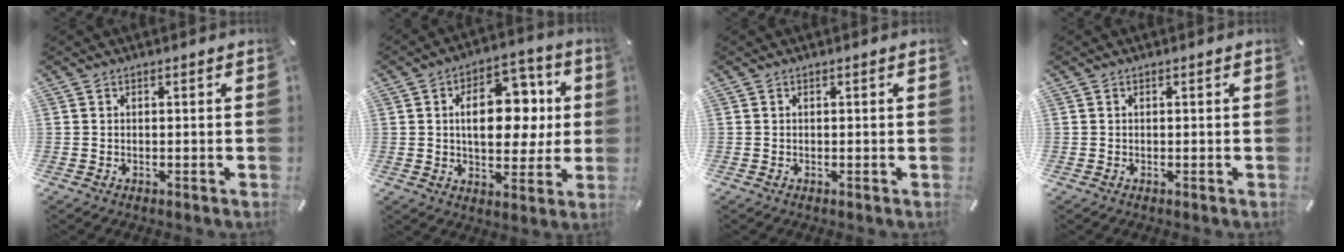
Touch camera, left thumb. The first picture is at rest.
{"total": 15.4, "force": [2.5, 10.1, 11.3], "torque": [-0.151, 0.000, 0.041]}
{"total": 0.0}
{"total": 0.0}